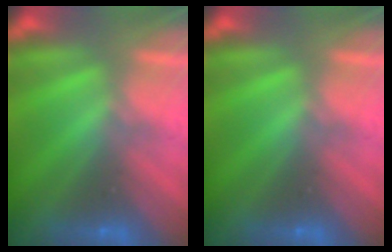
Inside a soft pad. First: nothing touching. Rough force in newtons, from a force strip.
{"total": 0.0}